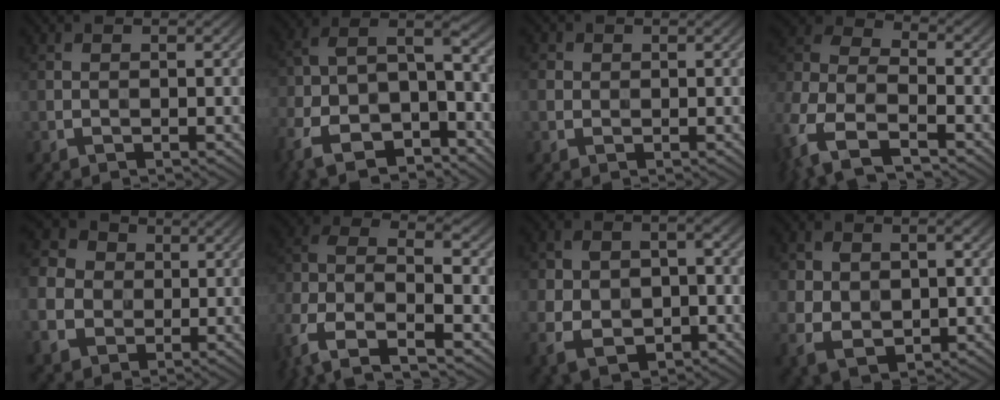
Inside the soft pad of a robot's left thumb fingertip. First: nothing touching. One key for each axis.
{"total": 14.0, "fx": -8.5, "fy": 6.9, "fz": 8.7, "tx": -0.217, "ty": -0.042, "tz": -0.138}
{"total": 1.6, "fx": 0.1, "fy": 1.6, "fz": 0.3, "tx": -0.004, "ty": -0.004, "tz": 0.000}
{"total": 12.0, "fx": -6.2, "fy": 6.7, "fz": 7.8, "tx": -0.202, "ty": -0.011, "tz": -0.136}
{"total": 8.5, "fx": -0.6, "fy": 7.5, "fz": 3.8, "tx": -0.131, "ty": -0.013, "tz": -0.017}
{"total": 10.2, "fx": -4.8, "fy": 5.3, "fz": 7.3, "tx": -0.176, "ty": -0.011, "tz": -0.107}
{"total": 9.4, "fx": -3.0, "fy": 6.8, "fz": 5.7, "tx": -0.106, "ty": -0.032, "tz": -0.048}
{"total": 6.8, "fx": -0.2, "fy": 5.1, "fz": 4.6, "tx": -0.091, "ty": -0.010, "tz": 0.003}